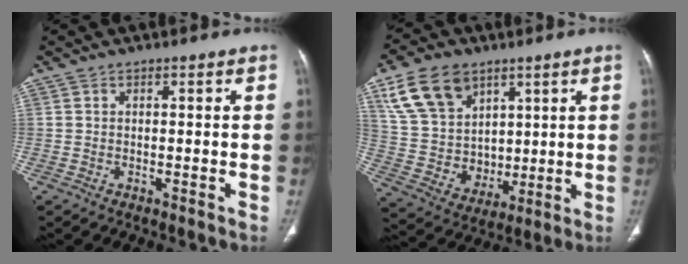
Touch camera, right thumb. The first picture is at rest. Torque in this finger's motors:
{"motor_torque": [-1.33, 1.54, 0.35, -0.15, 0.11]}